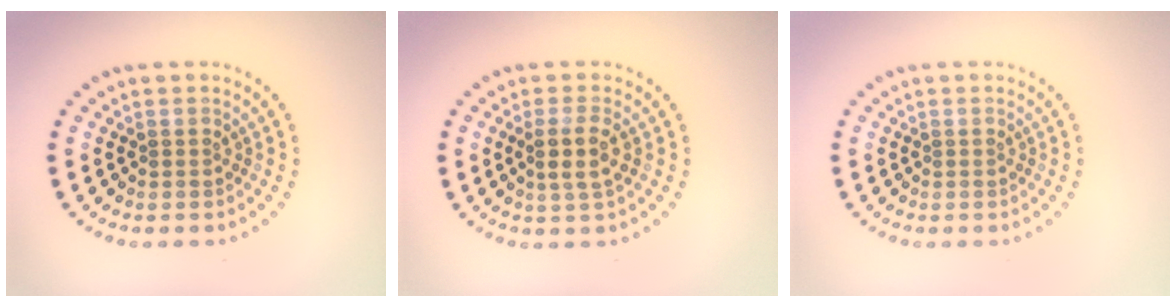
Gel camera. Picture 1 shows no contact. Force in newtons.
{"total": 2.5, "press": 2.2, "slide": 1.3}
{"total": 0.0}